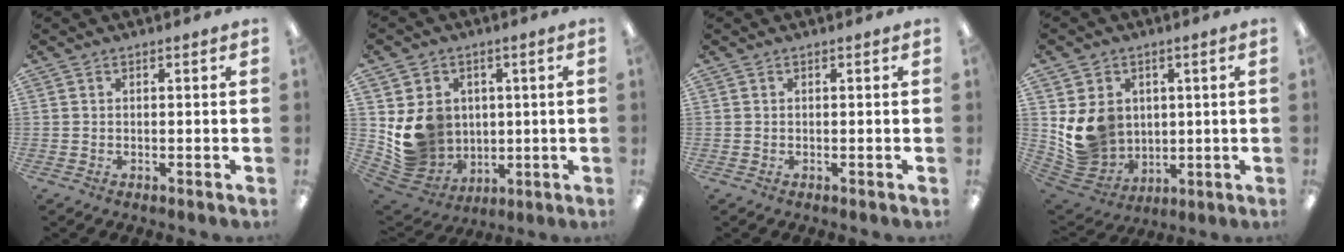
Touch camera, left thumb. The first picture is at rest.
{"total": 11.2, "force": [2.2, 10.6, 3.1], "torque": [-0.078, -0.016, 0.058]}
{"total": 0.0}
{"total": 11.0, "force": [2.7, 10.0, 3.7], "torque": [-0.091, -0.016, 0.062]}